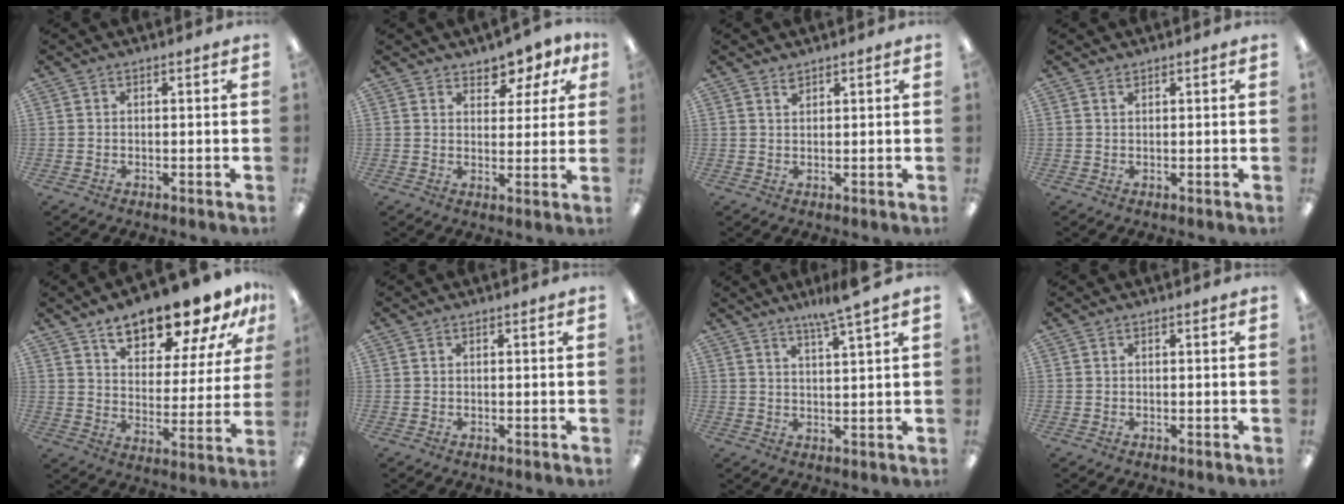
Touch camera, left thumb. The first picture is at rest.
{"total": 5.4, "force": [4.3, 2.7, 1.7], "torque": [-0.019, -0.026, 0.074]}
{"total": 1.5, "force": [1.4, 0.4, 0.4], "torque": [-0.003, -0.006, 0.025]}
{"total": 0.9, "force": [0.8, 0.2, 0.3], "torque": [-0.008, 0.000, 0.014]}
{"total": 16.2, "force": [12.7, 5.8, 8.2], "torque": [-0.122, -0.078, 0.216]}
{"total": 0.0}
{"total": 5.9, "force": [4.7, -0.7, 3.5], "torque": [-0.073, -0.018, 0.078]}
{"total": 0.0}